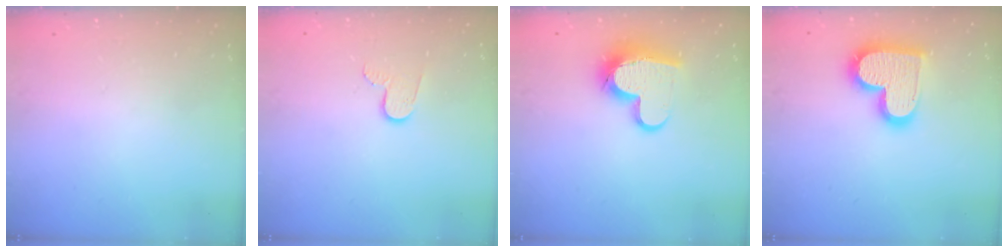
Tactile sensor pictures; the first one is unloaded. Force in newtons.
{"total": 7.0, "press": 7.0, "slide": 0.5}
{"total": 13.2, "press": 13.2, "slide": 1.1}
{"total": 17.9, "press": 17.9, "slide": 1.1}